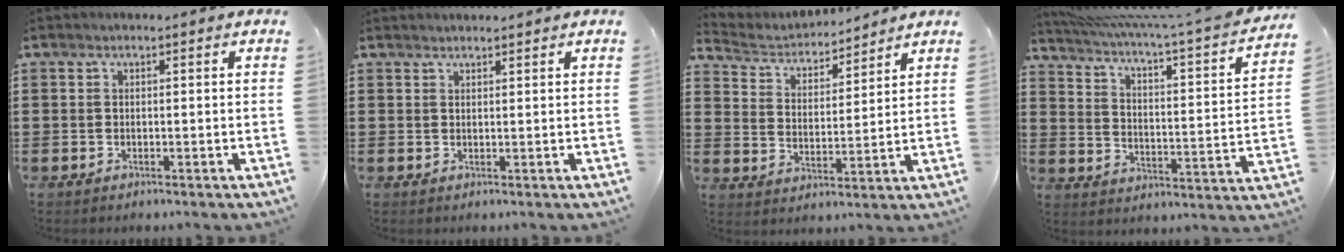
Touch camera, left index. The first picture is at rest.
{"total": 1.1, "force": [1.1, 0.1, 0.0], "torque": [-0.002, -0.001, 0.022]}
{"total": 4.1, "force": [3.9, 1.1, 0.3], "torque": [-0.032, -0.027, 0.064]}
{"total": 3.8, "force": [3.2, -0.5, 2.0], "torque": [-0.058, -0.041, 0.043]}